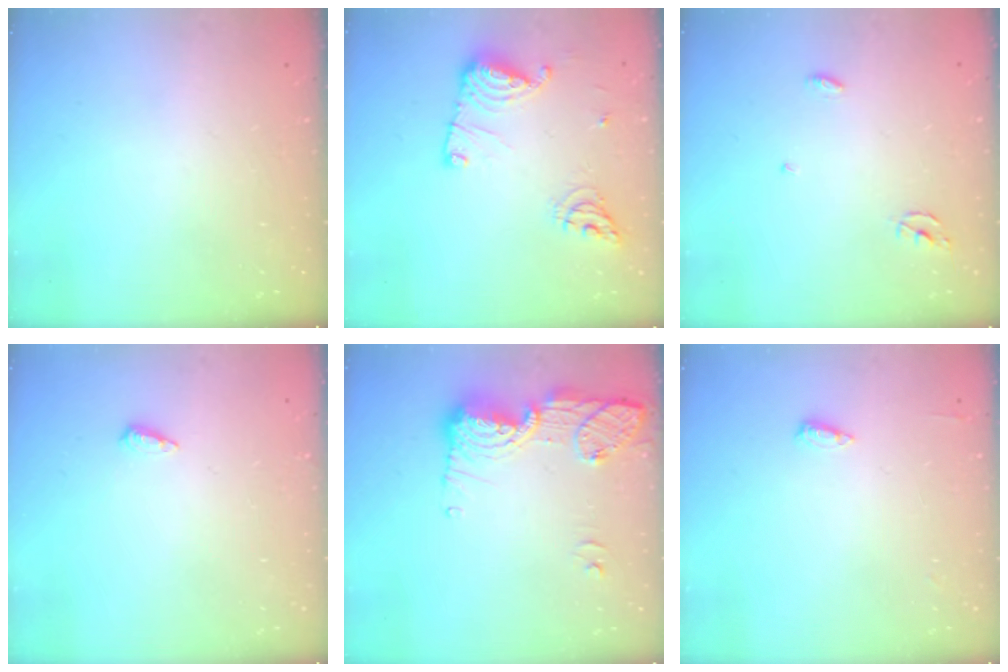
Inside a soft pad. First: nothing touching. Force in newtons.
{"total": 13.5, "press": 13.4, "slide": 1.2}
{"total": 3.1, "press": 3.1, "slide": 0.2}
{"total": 3.4, "press": 3.3, "slide": 0.5}
{"total": 14.5, "press": 14.3, "slide": 2.9}
{"total": 4.5, "press": 4.4, "slide": 1.0}